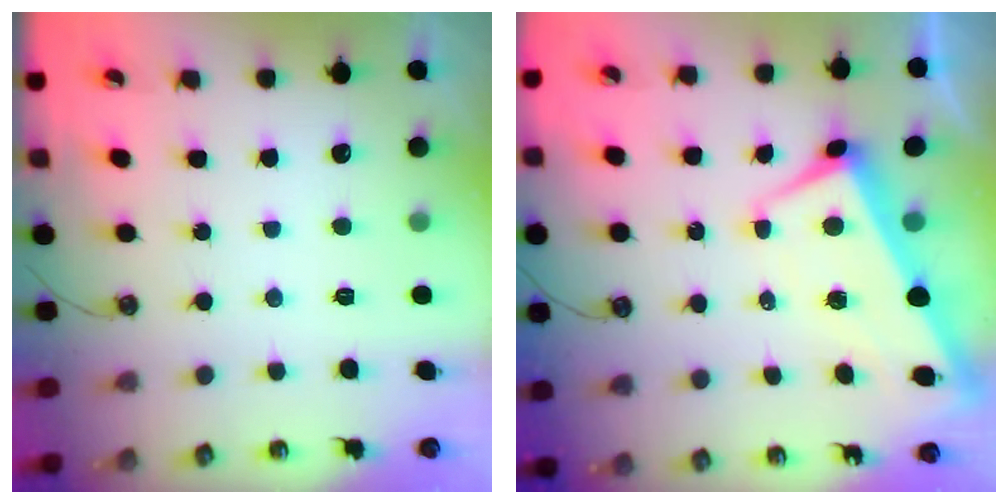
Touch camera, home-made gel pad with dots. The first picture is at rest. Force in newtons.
{"total": 1.2, "press": 0.3, "slide": 1.1}